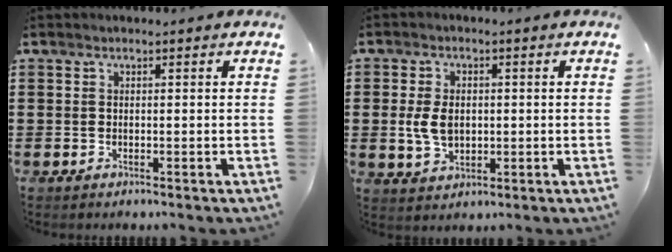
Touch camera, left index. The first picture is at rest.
{"total": 5.2, "force": [0.1, 3.5, 3.9], "torque": [-0.093, 0.007, -0.003]}